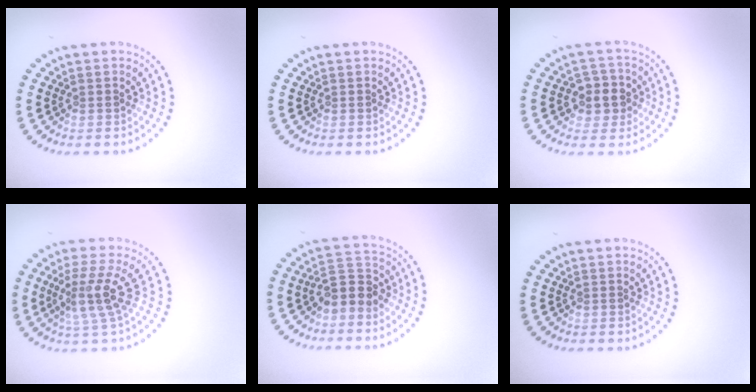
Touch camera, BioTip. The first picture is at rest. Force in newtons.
{"total": 0.0}
{"total": 2.8, "press": 2.7, "slide": 0.8}
{"total": 3.8, "press": 2.8, "slide": 2.6}
{"total": 3.0, "press": 2.7, "slide": 1.2}
{"total": 0.0}